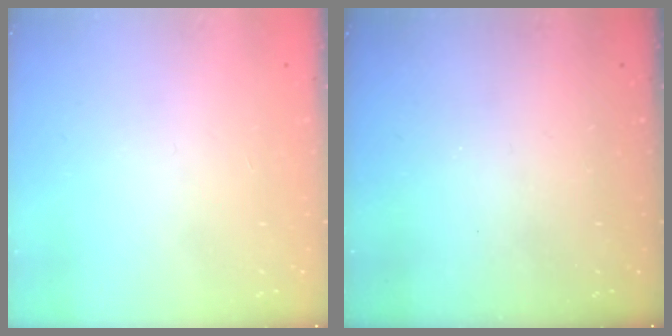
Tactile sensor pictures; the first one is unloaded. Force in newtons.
{"total": 0.0}